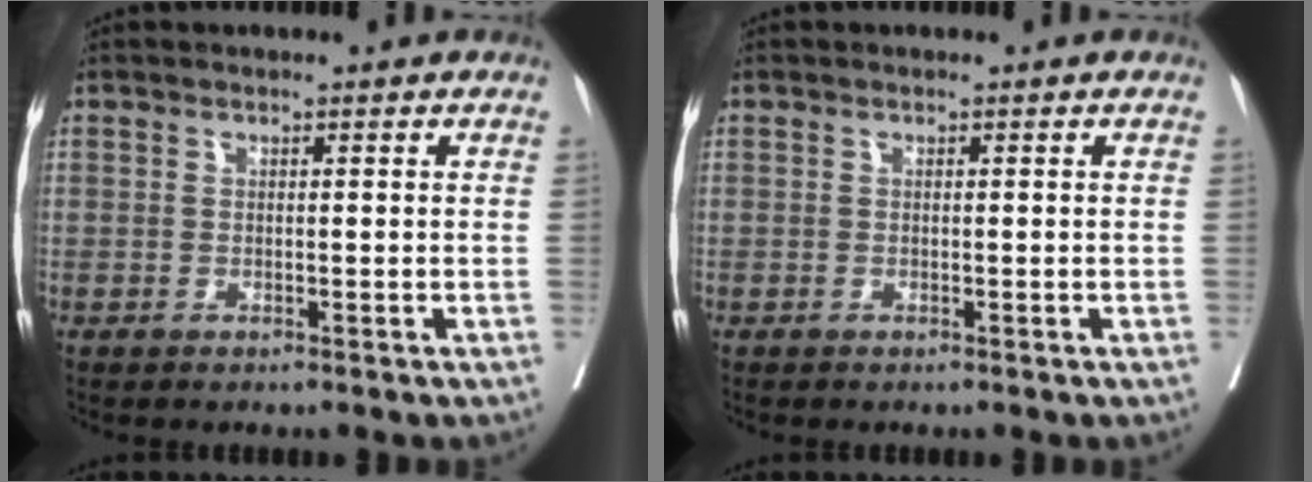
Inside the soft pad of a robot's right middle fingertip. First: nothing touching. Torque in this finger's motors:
{"motor_torque": [0.40, -0.41, 0.05, 0.01]}